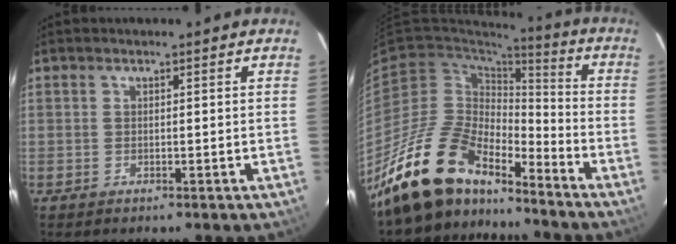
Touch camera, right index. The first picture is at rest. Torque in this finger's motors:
{"motor_torque": [1.02, -1.12, 1.05, 0.21]}